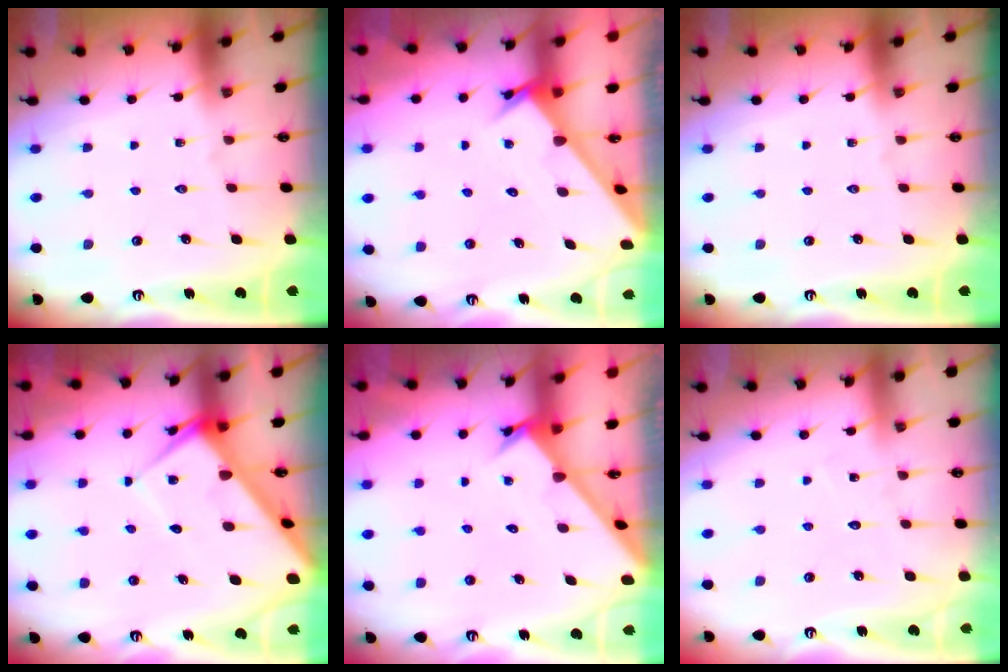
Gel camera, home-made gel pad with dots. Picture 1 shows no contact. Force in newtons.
{"total": 2.7, "press": 2.7, "slide": 0.1}
{"total": 0.0}
{"total": 8.7, "press": 8.7, "slide": 0.7}
{"total": 2.6, "press": 2.6, "slide": 0.3}
{"total": 4.7, "press": 4.7, "slide": 0.3}